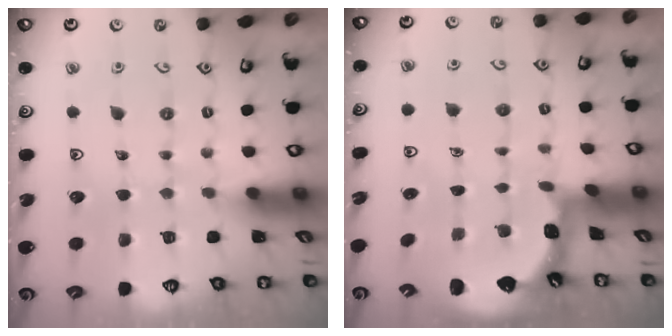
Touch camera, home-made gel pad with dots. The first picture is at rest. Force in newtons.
{"total": 1.4, "press": 1.4, "slide": 0.1}